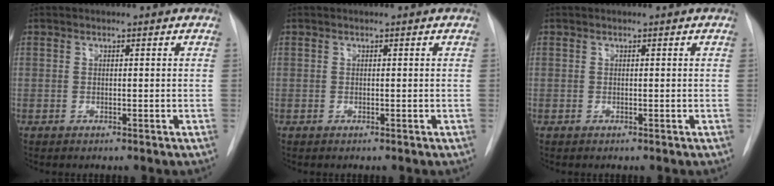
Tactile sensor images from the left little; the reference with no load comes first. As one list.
[{"total": 0.0}, {"total": 0.0}]